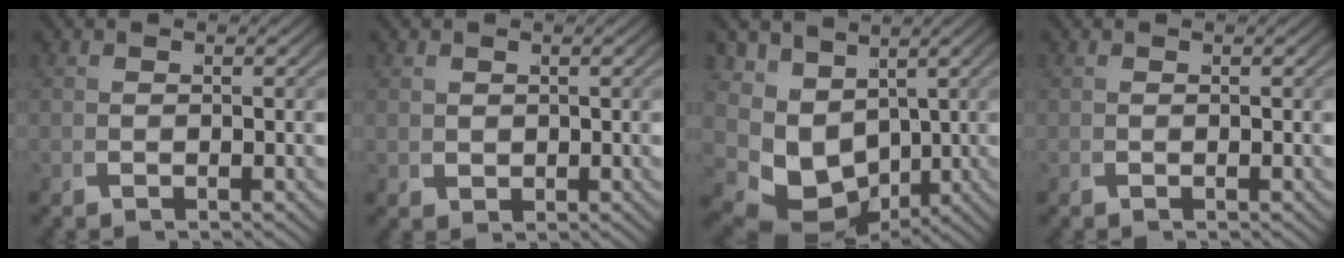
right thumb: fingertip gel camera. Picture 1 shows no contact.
{"total": 1.5, "force": [0.5, 1.4, 0.4], "torque": [-0.016, -0.008, 0.015]}
{"total": 10.7, "force": [-0.9, 8.3, 6.7], "torque": [-0.163, -0.067, 0.016]}
{"total": 0.0}